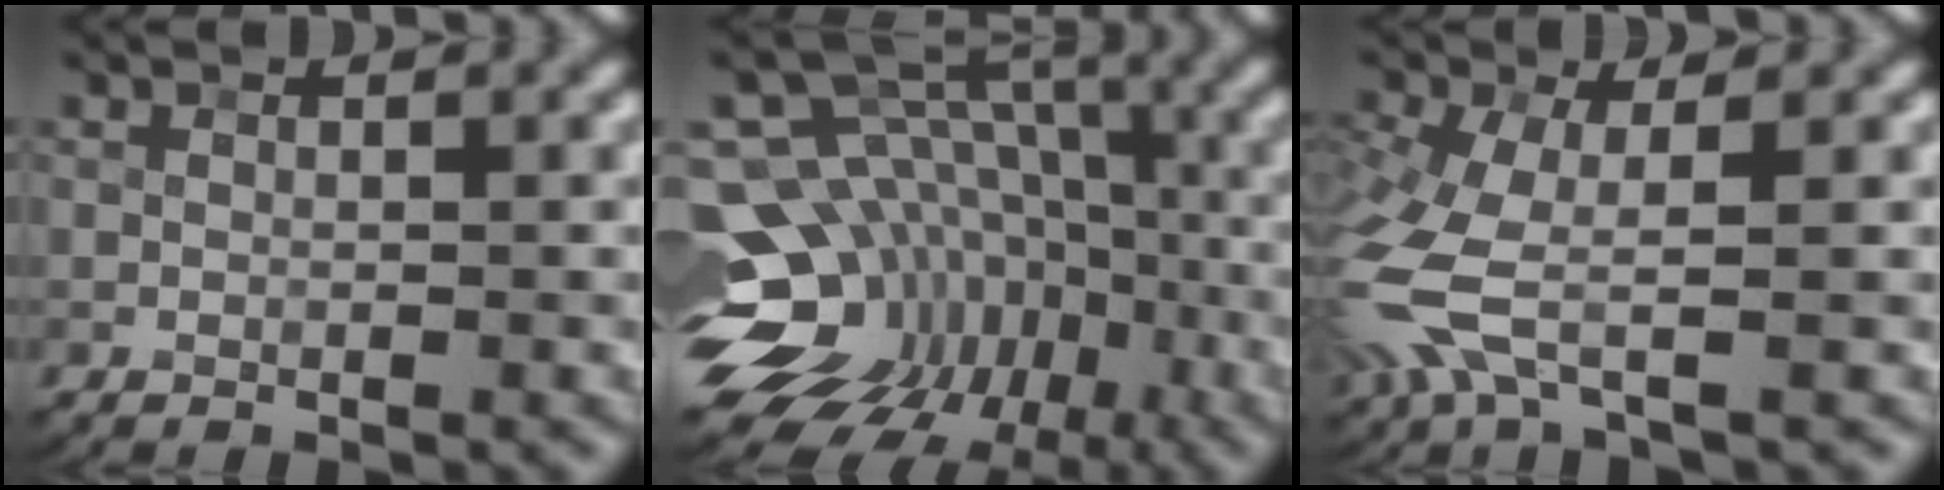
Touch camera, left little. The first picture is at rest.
{"total": 15.2, "force": [-5.0, 11.7, 8.3], "torque": [-0.149, 0.020, -0.053]}
{"total": 6.6, "force": [-2.0, 3.0, 5.5], "torque": [-0.167, -0.012, -0.047]}